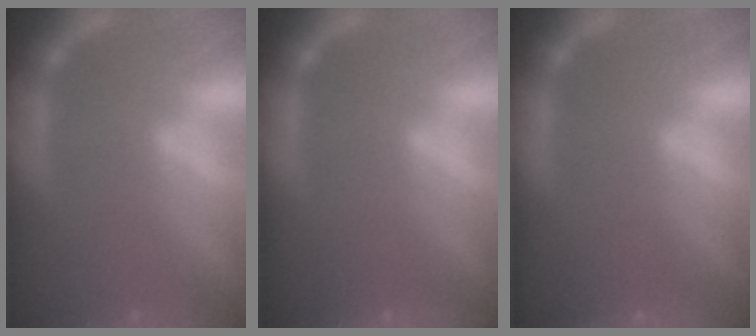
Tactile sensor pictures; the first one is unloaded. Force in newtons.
{"total": 5.0}
{"total": 4.4}